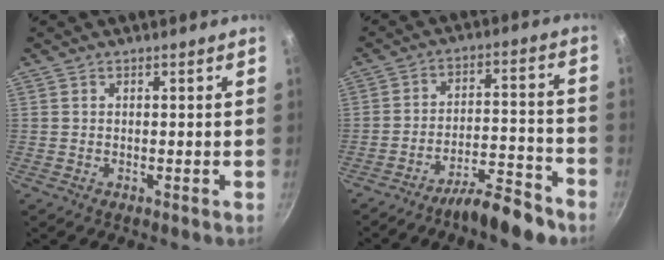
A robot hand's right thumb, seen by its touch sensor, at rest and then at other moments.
{"total": 9.7, "force": [-7.8, 2.1, 5.4], "torque": [-0.077, 0.073, -0.124]}